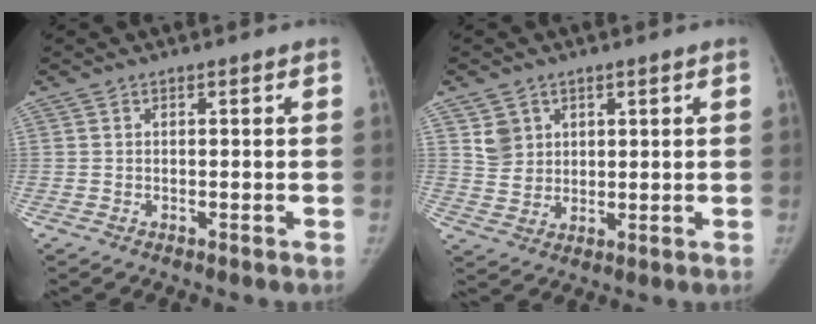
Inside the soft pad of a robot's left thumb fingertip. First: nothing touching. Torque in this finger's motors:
{"motor_torque": [0.20, 0.19, 0.29, -0.31, 0.09]}